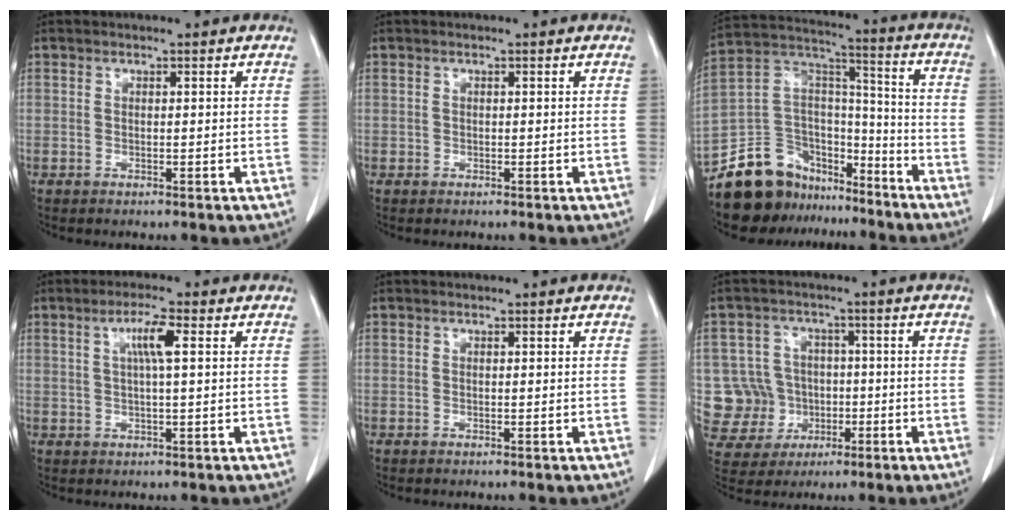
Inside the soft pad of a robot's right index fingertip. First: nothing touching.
{"total": 0.0}
{"total": 16.7, "force": [-13.8, 8.5, 4.3], "torque": [-0.079, 0.077, -0.240]}
{"total": 4.3, "force": [1.3, 0.2, 4.1], "torque": [-0.077, 0.005, 0.023]}
{"total": 0.0}
{"total": 9.4, "force": [-1.1, 9.2, 1.5], "torque": [-0.047, 0.018, -0.004]}